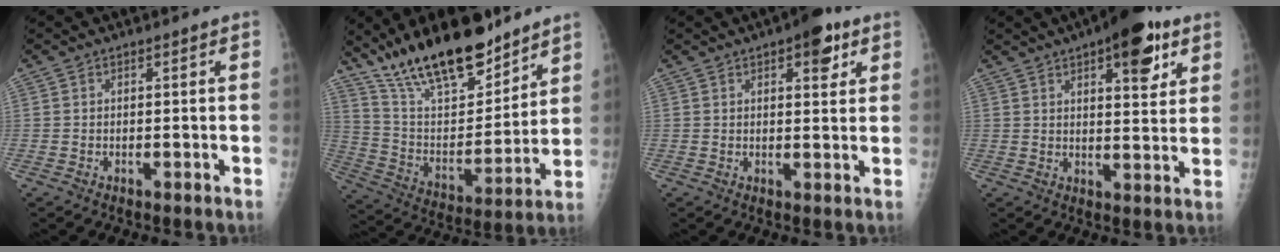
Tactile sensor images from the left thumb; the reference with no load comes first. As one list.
[{"total": 22.5, "force": [17.0, 7.8, 12.5], "torque": [-0.173, -0.080, 0.298]}, {"total": 6.2, "force": [3.2, 2.7, 4.5], "torque": [-0.038, -0.010, 0.036]}, {"total": 12.8, "force": [6.8, 5.0, 9.6], "torque": [-0.097, -0.024, 0.089]}]